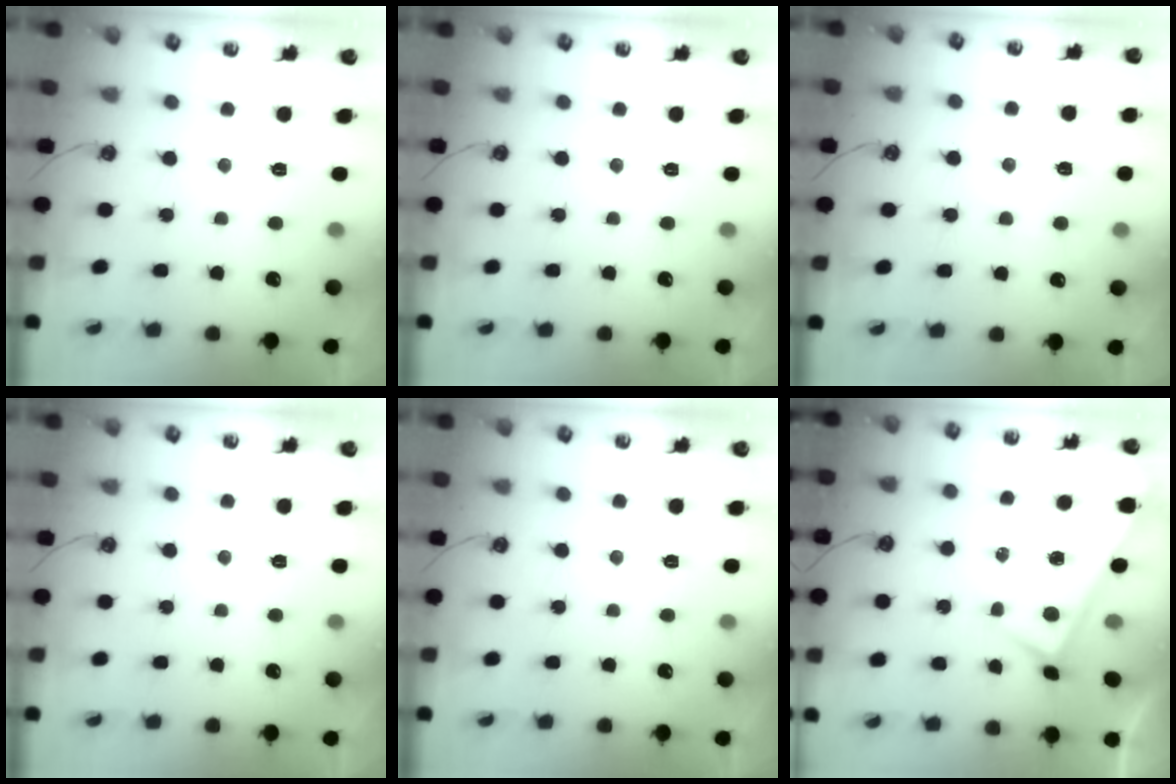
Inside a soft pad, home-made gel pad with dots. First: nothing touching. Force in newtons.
{"total": 0.0}
{"total": 2.0, "press": 2.0, "slide": 0.3}
{"total": 0.0}
{"total": 0.0}
{"total": 0.0}